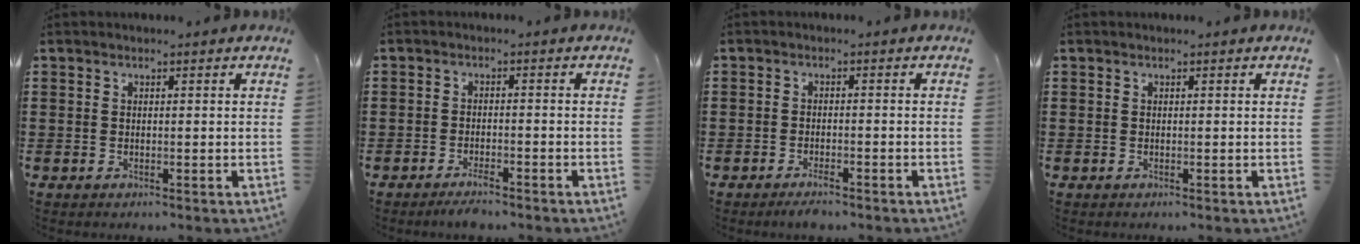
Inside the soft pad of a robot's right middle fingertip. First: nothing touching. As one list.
[{"total": 2.2, "force": [-2.1, 0.2, 0.8], "torque": [-0.025, -0.004, -0.042]}, {"total": 1.7, "force": [-1.6, 0.2, 0.6], "torque": [-0.023, -0.005, -0.032]}, {"total": 0.0}]